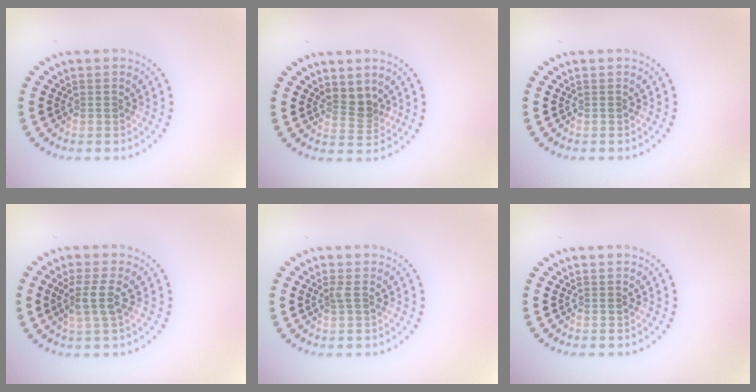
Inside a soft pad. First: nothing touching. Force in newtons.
{"total": 2.2, "press": 1.7, "slide": 1.5}
{"total": 0.0}
{"total": 2.4, "press": 2.0, "slide": 1.4}
{"total": 0.8, "press": 0.5, "slide": 0.5}
{"total": 0.0}